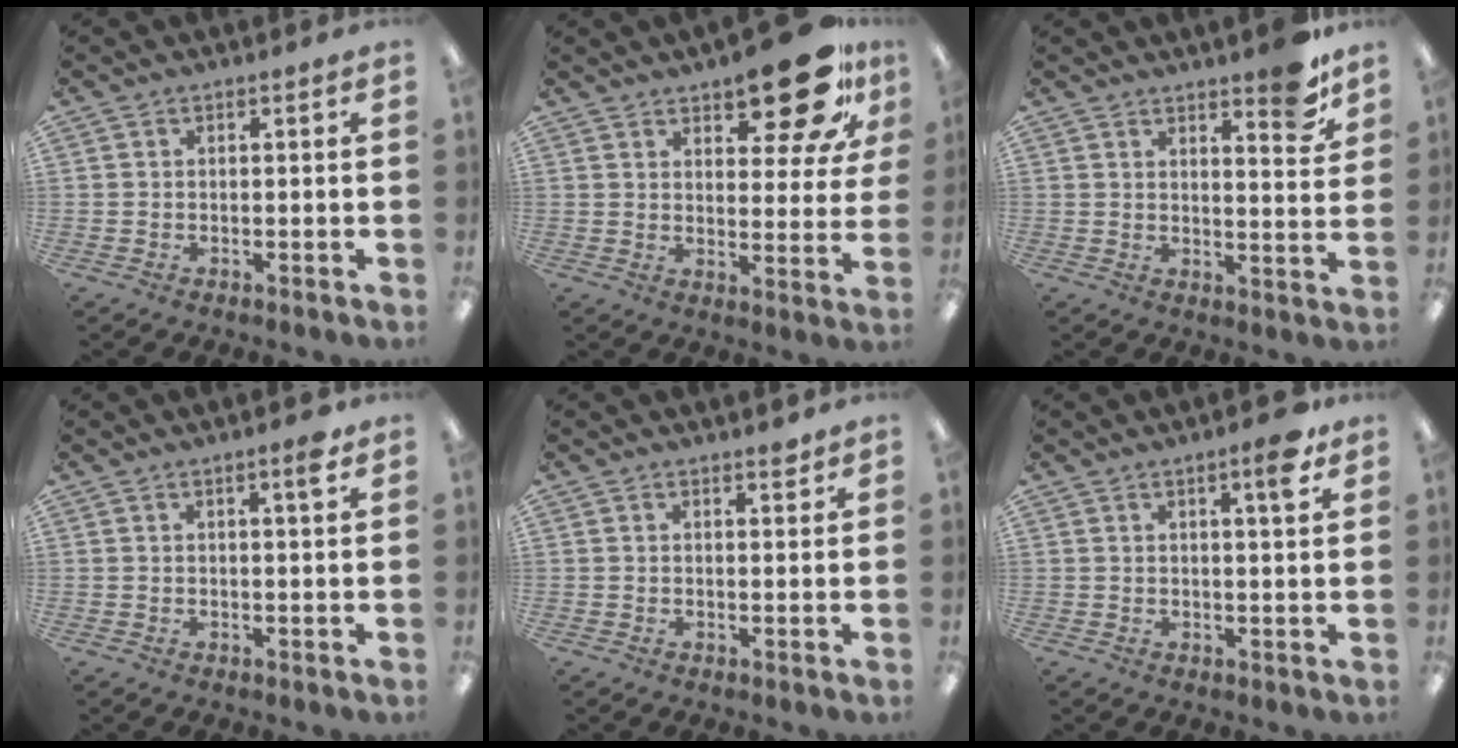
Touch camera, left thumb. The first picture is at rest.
{"total": 15.9, "force": [10.9, 6.1, 9.8], "torque": [-0.122, -0.064, 0.179]}
{"total": 8.5, "force": [6.6, 2.4, 4.8], "torque": [-0.046, -0.045, 0.107]}
{"total": 3.2, "force": [2.1, 0.4, 2.3], "torque": [-0.035, -0.005, 0.032]}
{"total": 2.0, "force": [1.8, 0.5, 0.7], "torque": [0.001, -0.010, 0.029]}
{"total": 5.2, "force": [3.2, 0.9, 4.0], "torque": [-0.056, -0.010, 0.047]}